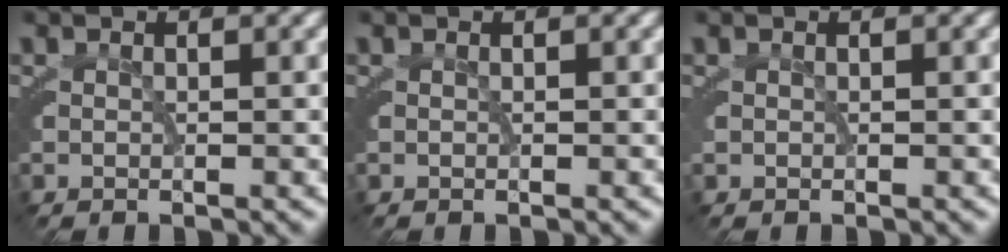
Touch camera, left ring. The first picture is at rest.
{"total": 0.0}
{"total": 0.0}